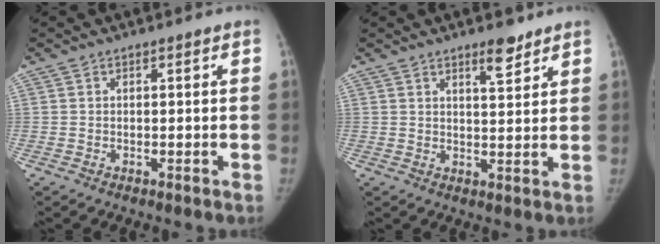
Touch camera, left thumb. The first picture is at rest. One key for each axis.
{"total": 4.5, "fx": 3.4, "fy": 1.3, "fz": 2.7, "tx": -0.029, "ty": -0.026, "tz": 0.051}